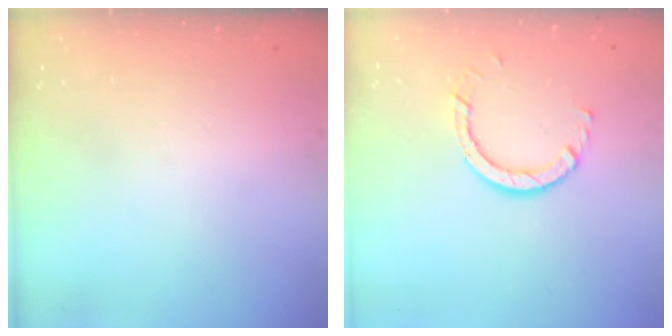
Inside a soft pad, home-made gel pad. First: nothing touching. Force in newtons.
{"total": 5.1, "press": 5.1, "slide": 0.3}